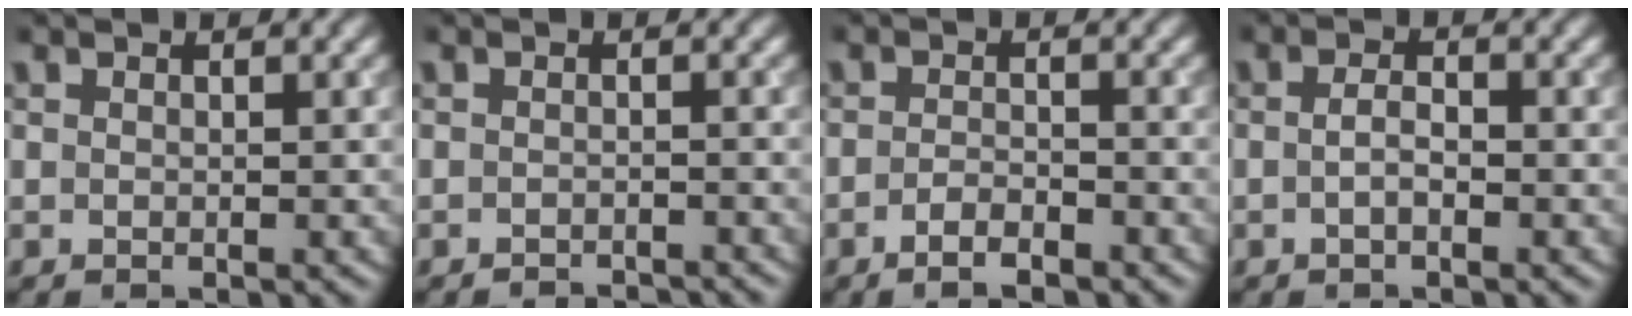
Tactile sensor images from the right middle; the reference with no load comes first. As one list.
[{"total": 2.3, "force": [-2.2, 0.3, 0.4], "torque": [0.004, 0.000, -0.028]}, {"total": 2.4, "force": [-1.6, 0.7, 1.6], "torque": [-0.028, 0.001, -0.030]}, {"total": 1.4, "force": [-0.4, 0.5, 1.3], "torque": [-0.027, 0.000, -0.009]}]